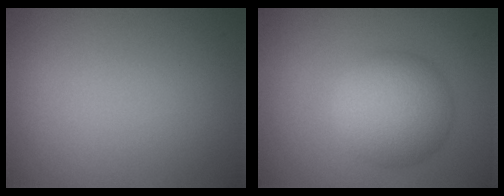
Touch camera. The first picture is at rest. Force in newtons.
{"total": 6.2, "press": 6.2, "slide": 0.2}